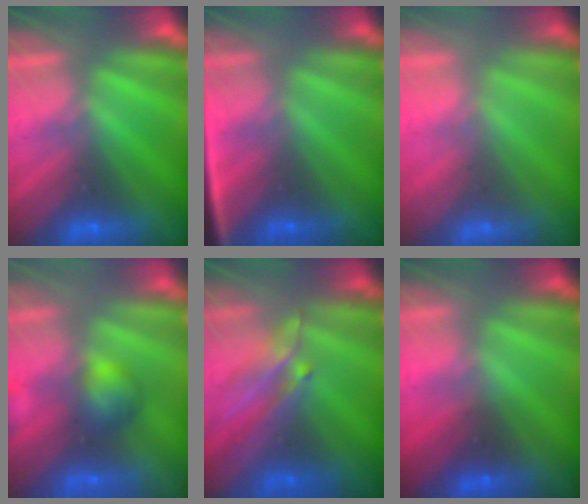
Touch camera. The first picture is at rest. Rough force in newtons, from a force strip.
{"total": 2.5}
{"total": 2.2}
{"total": 2.9}
{"total": 2.9}
{"total": 1.5}